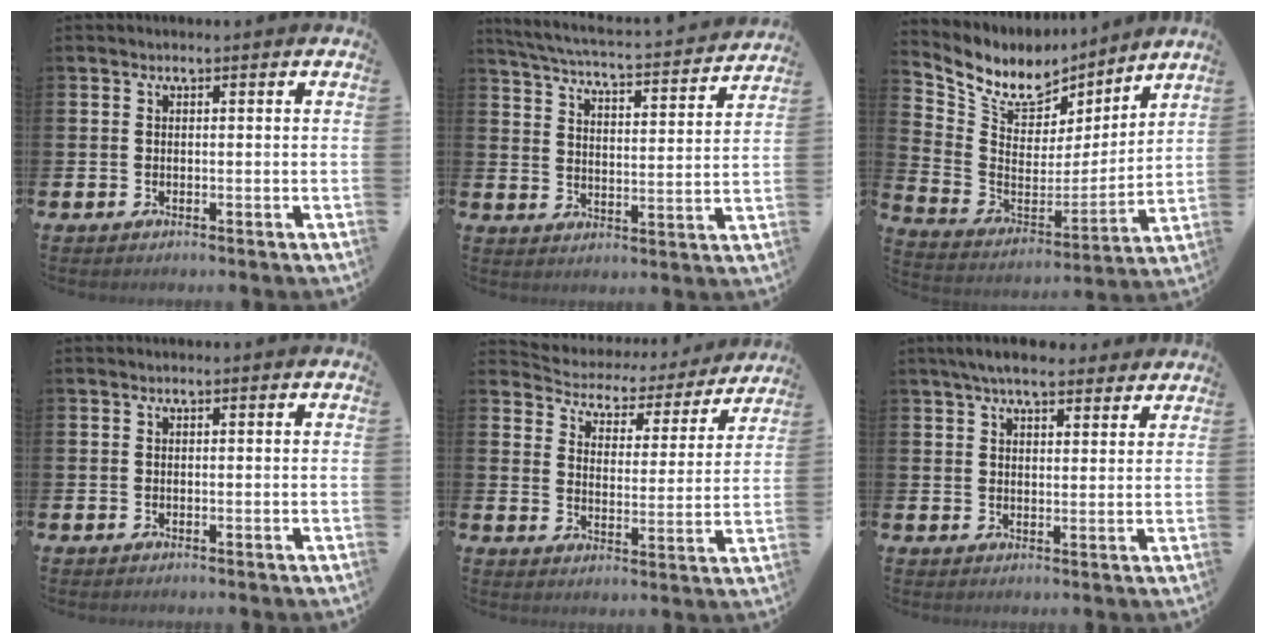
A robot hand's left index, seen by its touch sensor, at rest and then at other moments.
{"total": 4.8, "force": [4.6, 0.4, 1.3], "torque": [-0.047, -0.044, 0.070]}
{"total": 8.9, "force": [7.6, 4.2, 1.7], "torque": [-0.085, -0.051, 0.137]}
{"total": 0.0}
{"total": 3.7, "force": [3.3, 1.7, 0.2], "torque": [-0.027, -0.031, 0.046]}
{"total": 5.7, "force": [5.1, 1.3, 2.0], "torque": [-0.036, -0.017, 0.092]}